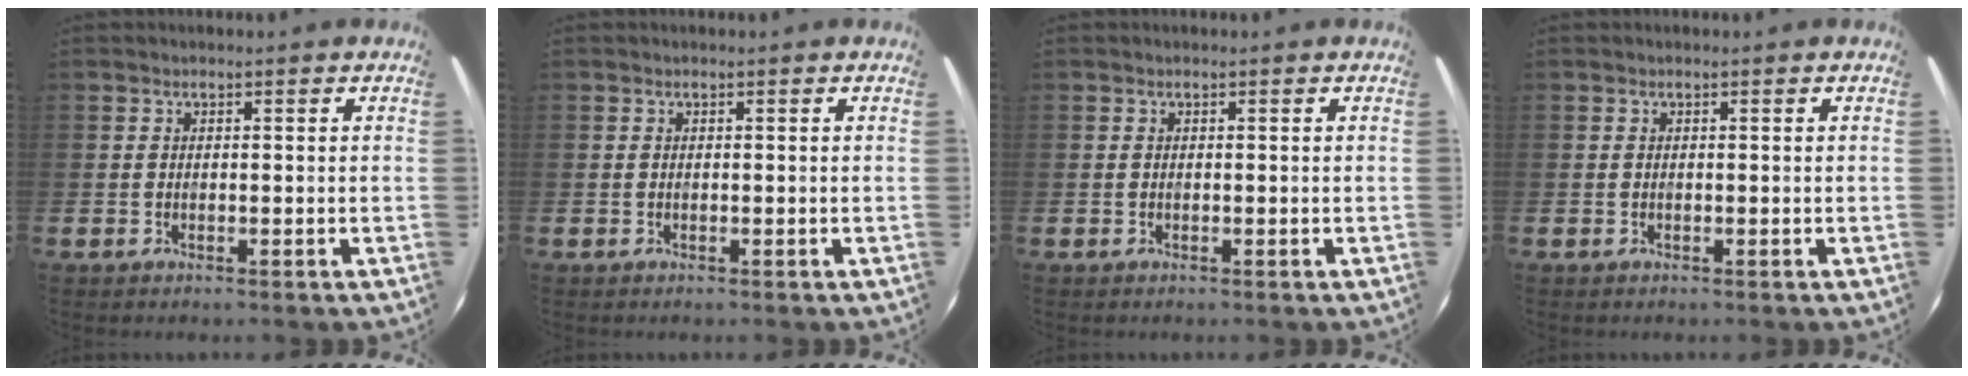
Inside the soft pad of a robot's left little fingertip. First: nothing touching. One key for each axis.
{"total": 0.0}
{"total": 0.0}
{"total": 0.0}